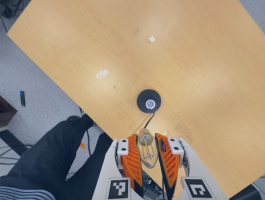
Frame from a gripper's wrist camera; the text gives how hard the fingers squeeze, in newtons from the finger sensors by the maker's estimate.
{"total": 24.3, "left": 27.1, "right": 21.6}